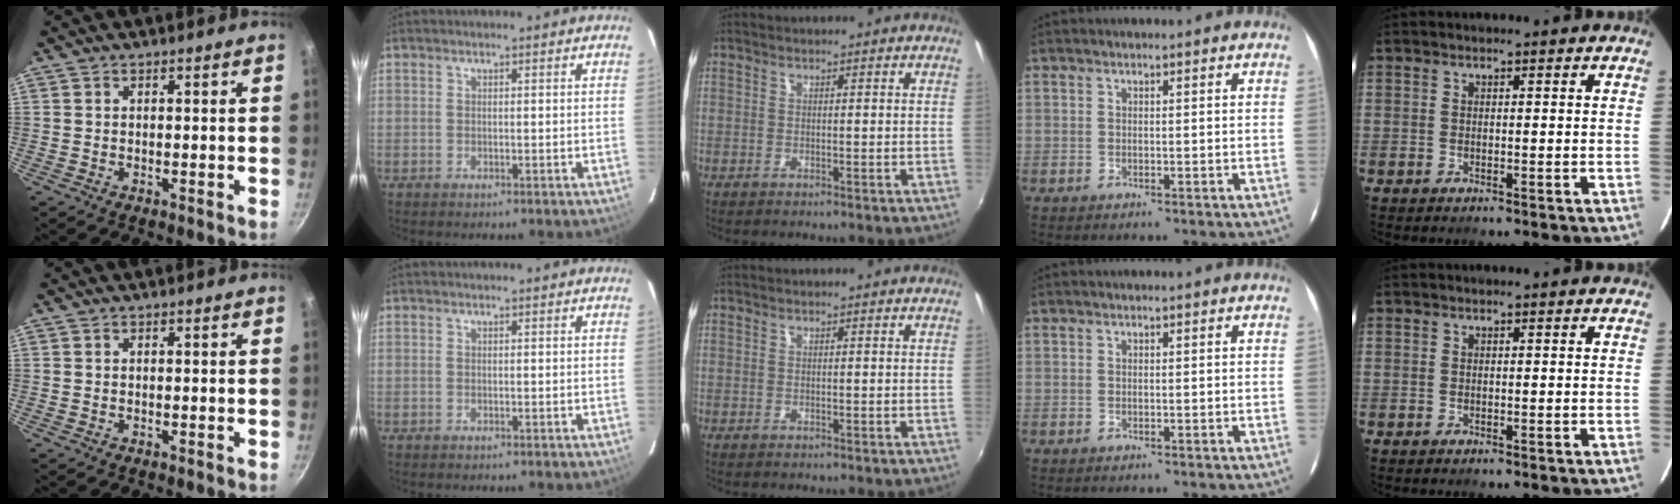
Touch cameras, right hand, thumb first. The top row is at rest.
{}